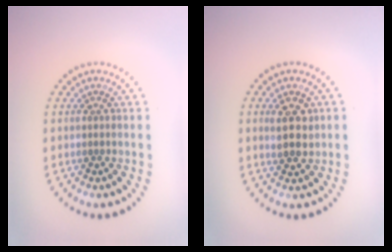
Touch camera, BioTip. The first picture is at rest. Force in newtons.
{"total": 2.8, "press": 2.7, "slide": 0.8}